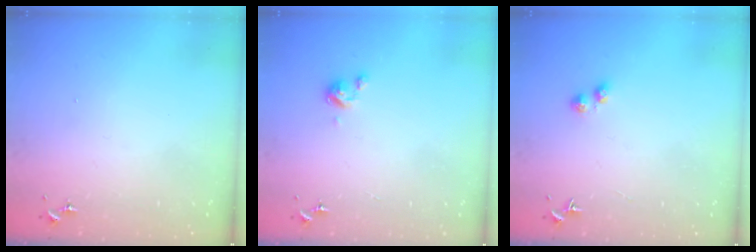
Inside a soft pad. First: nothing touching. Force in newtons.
{"total": 4.6, "press": 4.5, "slide": 0.4}
{"total": 3.6, "press": 3.6, "slide": 0.5}